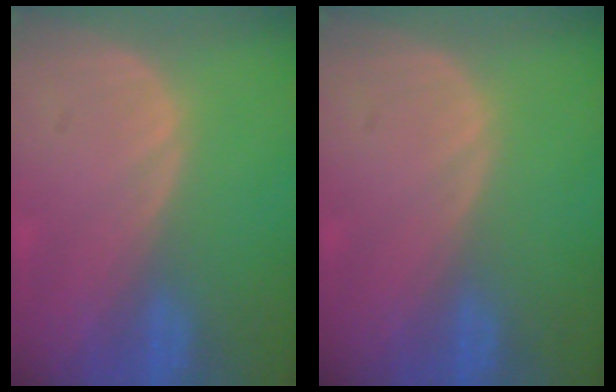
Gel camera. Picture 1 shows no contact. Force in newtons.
{"total": 0.0}